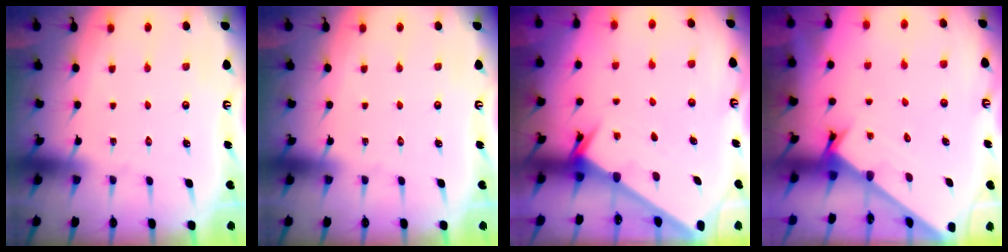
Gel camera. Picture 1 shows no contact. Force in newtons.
{"total": 0.0}
{"total": 2.0, "press": 2.0, "slide": 0.1}
{"total": 1.6, "press": 1.6, "slide": 0.1}